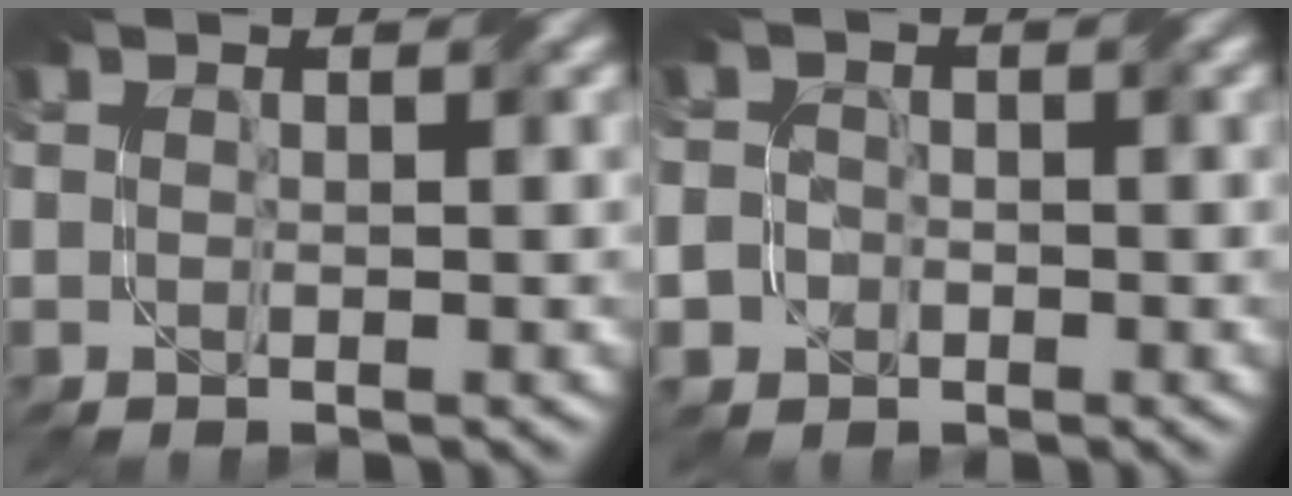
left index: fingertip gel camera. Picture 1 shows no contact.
{"total": 3.7, "force": [-1.3, 3.3, 0.8], "torque": [-0.009, 0.002, -0.034]}